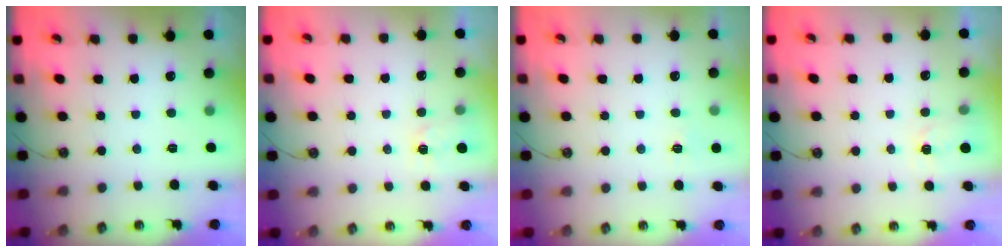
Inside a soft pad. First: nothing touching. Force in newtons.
{"total": 2.9, "press": 2.9, "slide": 0.5}
{"total": 5.1, "press": 5.1, "slide": 0.4}
{"total": 2.9, "press": 2.9, "slide": 0.5}